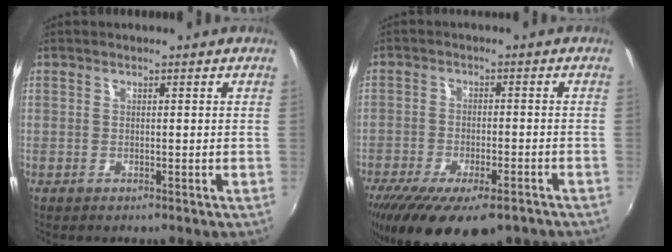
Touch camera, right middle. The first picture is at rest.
{"total": 17.8, "force": [-12.5, 6.4, 10.9], "torque": [-0.219, -0.054, -0.186]}